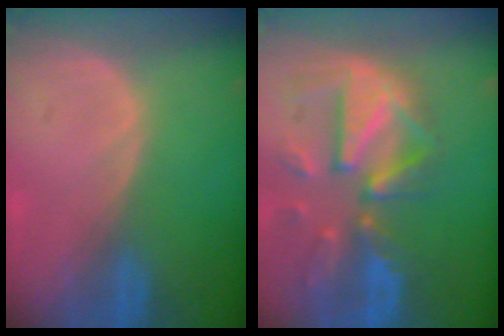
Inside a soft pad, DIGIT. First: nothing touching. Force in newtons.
{"total": 12.0, "press": 10.5, "slide": 5.9}